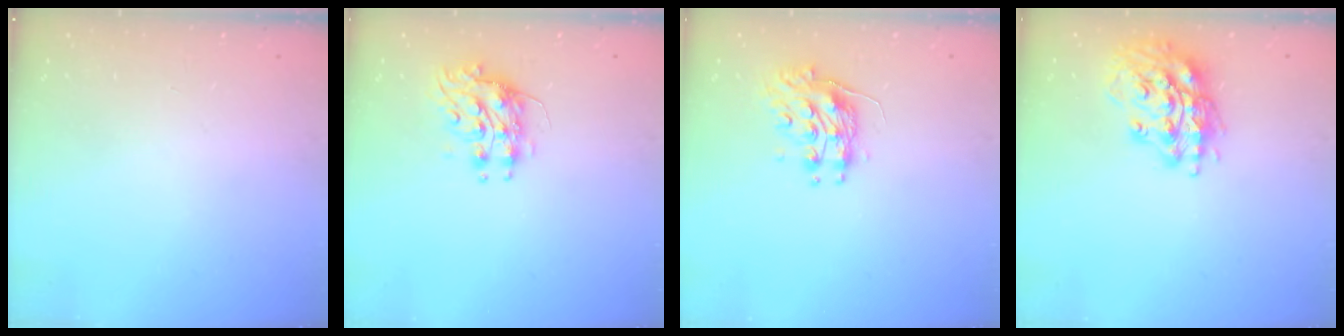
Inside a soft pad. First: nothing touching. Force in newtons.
{"total": 8.1, "press": 8.1, "slide": 0.2}
{"total": 10.0, "press": 10.0, "slide": 0.0}
{"total": 16.7, "press": 16.5, "slide": 2.3}